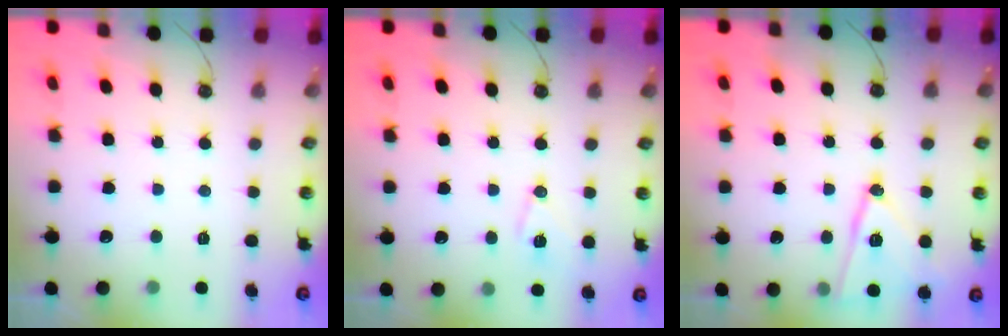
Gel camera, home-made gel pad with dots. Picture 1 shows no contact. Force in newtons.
{"total": 8.2, "press": 8.2, "slide": 0.8}
{"total": 14.0, "press": 13.9, "slide": 1.4}